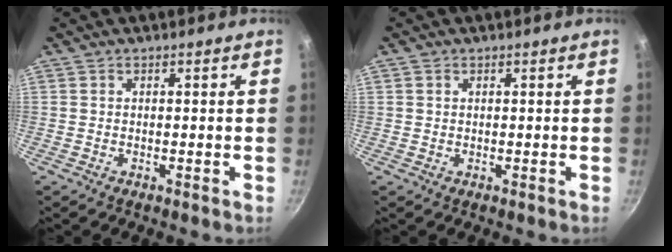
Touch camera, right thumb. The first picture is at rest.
{"total": 0.7, "force": [0.3, 0.6, 0.2], "torque": [-0.002, 0.001, 0.004]}